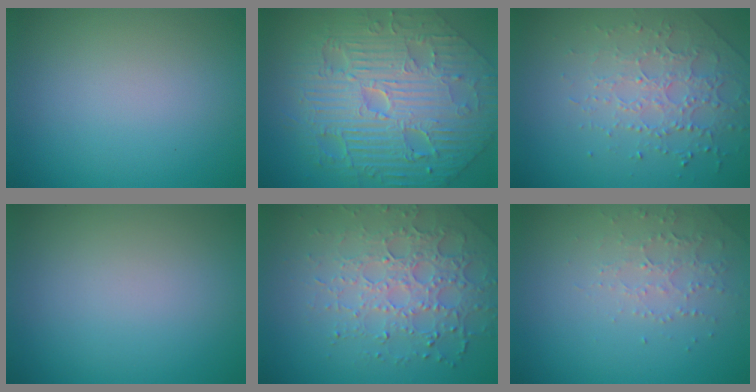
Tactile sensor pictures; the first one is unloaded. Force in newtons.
{"total": 11.6, "press": 7.7, "slide": 8.7}
{"total": 2.6, "press": 2.4, "slide": 1.1}
{"total": 0.0}
{"total": 4.9, "press": 4.3, "slide": 2.5}
{"total": 2.2, "press": 2.1, "slide": 0.6}